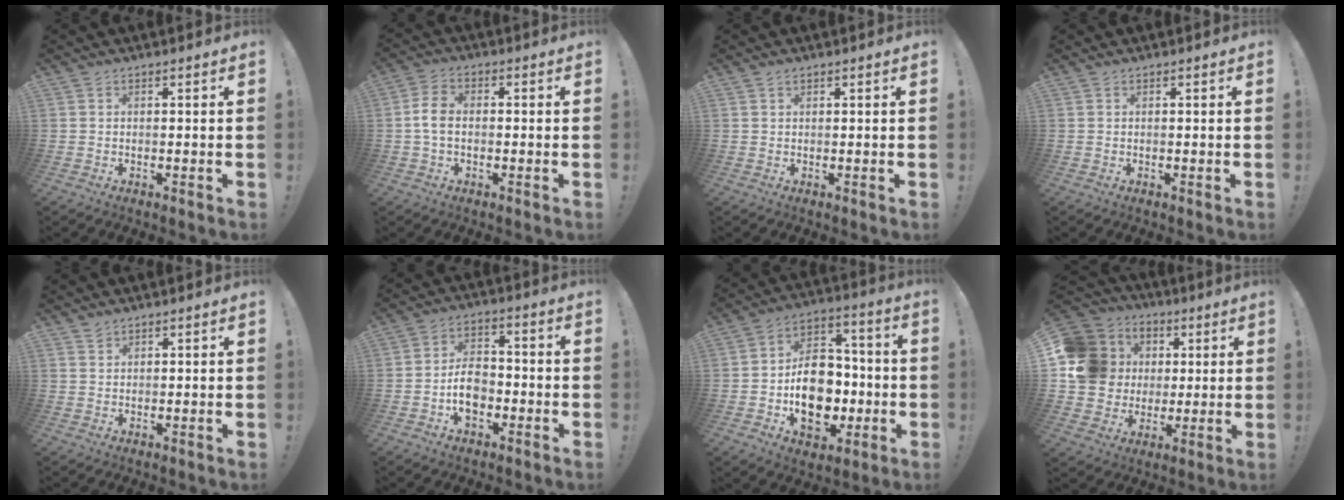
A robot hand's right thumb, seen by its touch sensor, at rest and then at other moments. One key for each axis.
{"total": 6.1, "fx": -0.6, "fy": 3.9, "fz": 4.6, "tx": -0.084, "ty": 0.009, "tz": -0.010}
{"total": 0.6, "fx": 0.5, "fy": 0.2, "fz": 0.2, "tx": -0.003, "ty": 0.000, "tz": 0.008}
{"total": 0.0}
{"total": 1.4, "fx": 1.3, "fy": 0.5, "fz": 0.3, "tx": 0.000, "ty": -0.007, "tz": 0.023}
{"total": 8.7, "fx": -2.9, "fy": 5.9, "fz": 5.8, "tx": -0.090, "ty": 0.013, "tz": -0.050}
{"total": 17.3, "fx": -4.1, "fy": 12.5, "fz": 11.2, "tx": -0.175, "ty": 0.022, "tz": -0.061}
{"total": 16.9, "fx": 3.1, "fy": 15.2, "fz": 6.9, "tx": -0.122, "ty": 0.003, "tz": 0.089}